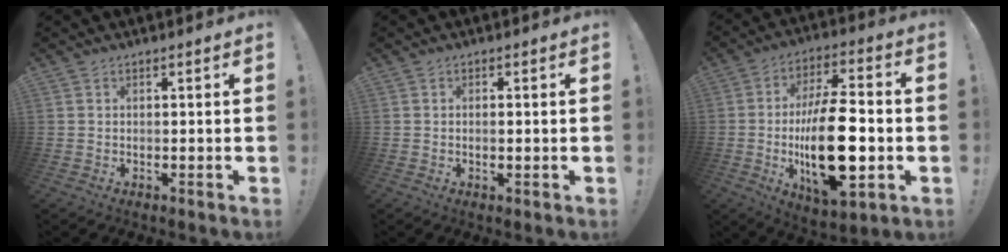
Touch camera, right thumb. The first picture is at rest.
{"total": 1.0, "force": [-0.3, 0.3, 0.9], "torque": [-0.016, 0.000, -0.006]}
{"total": 23.1, "force": [-3.4, 9.5, 20.8], "torque": [-0.378, -0.004, -0.054]}